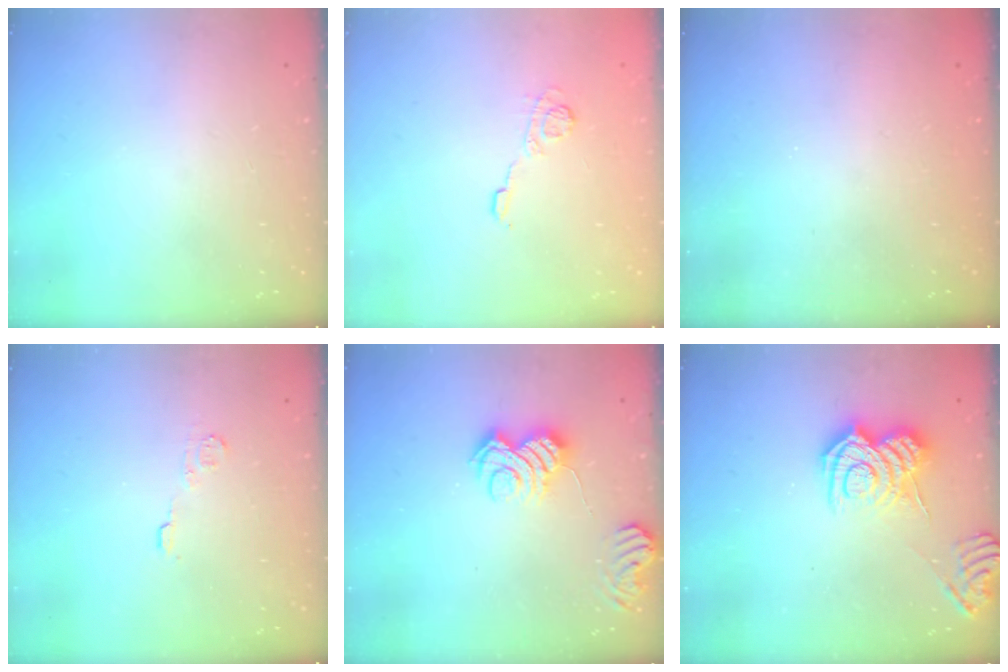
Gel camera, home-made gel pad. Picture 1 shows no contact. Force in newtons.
{"total": 4.9, "press": 4.8, "slide": 0.7}
{"total": 2.3, "press": 2.2, "slide": 0.7}
{"total": 4.2, "press": 4.2, "slide": 0.4}
{"total": 7.6, "press": 7.6, "slide": 0.7}
{"total": 8.6, "press": 8.5, "slide": 1.2}